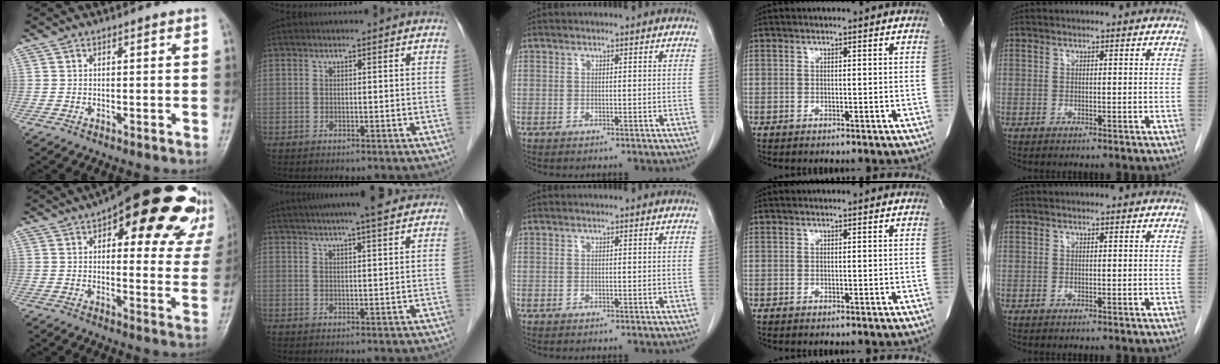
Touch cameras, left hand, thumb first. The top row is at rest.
{"thumb": {"total": 25.5, "force": [15.8, 10.0, 17.4], "torque": [-0.186, -0.037, 0.188]}, "index": {"total": 13.5, "force": [11.5, 0.8, 6.9], "torque": [-0.115, 0.027, 0.153]}}